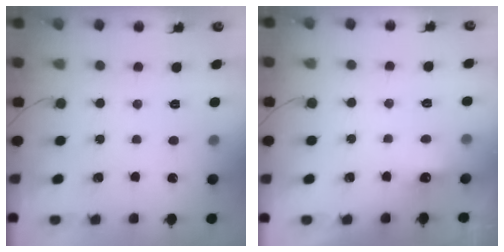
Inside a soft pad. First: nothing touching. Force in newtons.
{"total": 4.4, "press": 4.1, "slide": 1.6}